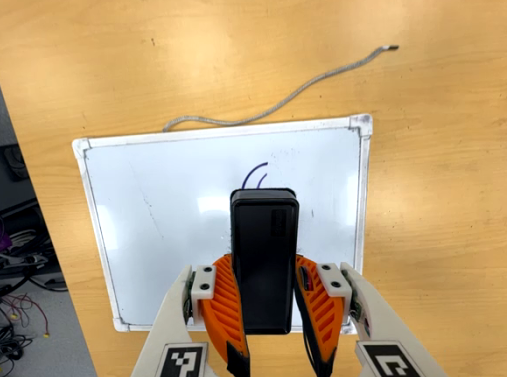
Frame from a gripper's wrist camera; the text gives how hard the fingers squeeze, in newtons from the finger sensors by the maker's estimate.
{"total": 9.4, "left": 7.7, "right": 11.1}